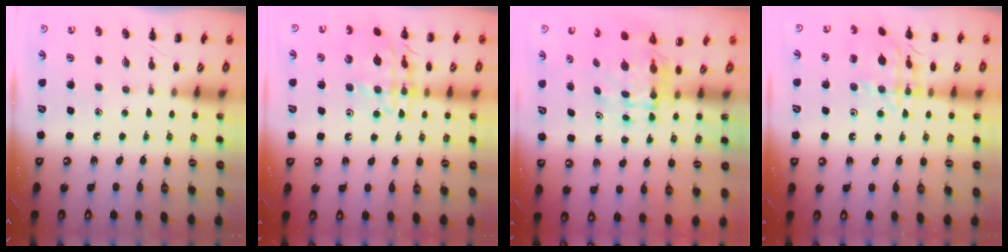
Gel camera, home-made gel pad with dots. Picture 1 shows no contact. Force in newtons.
{"total": 14.4, "press": 14.3, "slide": 1.9}
{"total": 6.1, "press": 6.0, "slide": 0.9}
{"total": 13.8, "press": 13.8, "slide": 1.0}